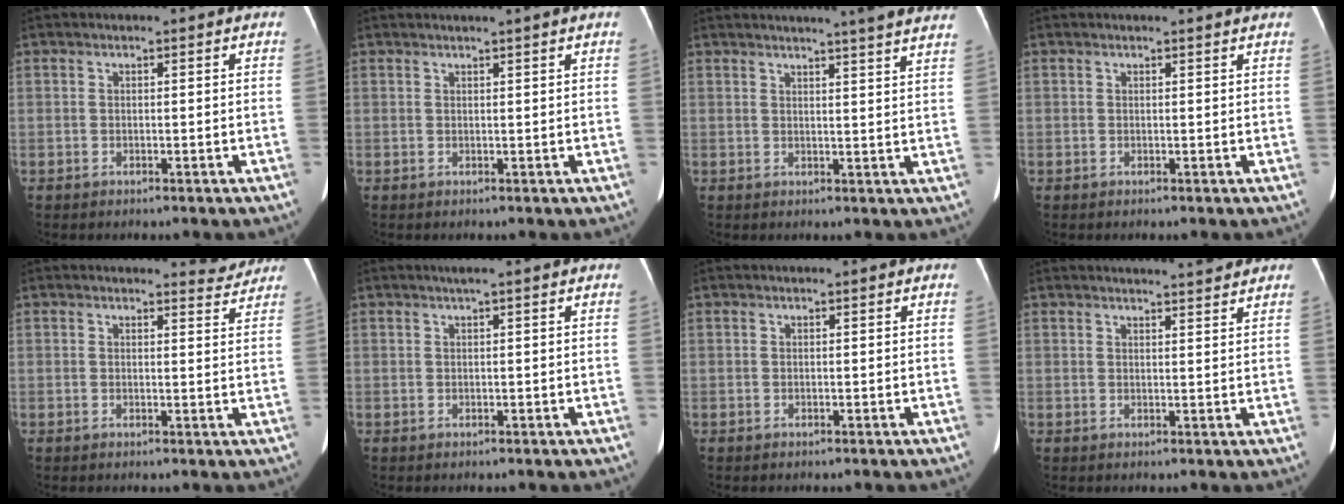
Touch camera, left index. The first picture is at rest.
{"total": 2.4, "force": [2.0, -0.7, 1.1], "torque": [-0.018, 0.010, 0.033]}
{"total": 12.1, "force": [10.9, -0.7, 5.2], "torque": [-0.072, -0.017, 0.112]}
{"total": 1.7, "force": [1.6, -0.3, 0.4], "torque": [-0.013, 0.001, 0.018]}
{"total": 2.6, "force": [2.6, 0.4, -0.3], "torque": [0.002, -0.020, 0.020]}
{"total": 0.8, "force": [0.4, -0.2, 0.6], "torque": [-0.017, 0.005, 0.013]}
{"total": 0.0}
{"total": 4.9, "force": [4.6, 0.1, 1.7], "torque": [-0.029, 0.001, 0.053]}